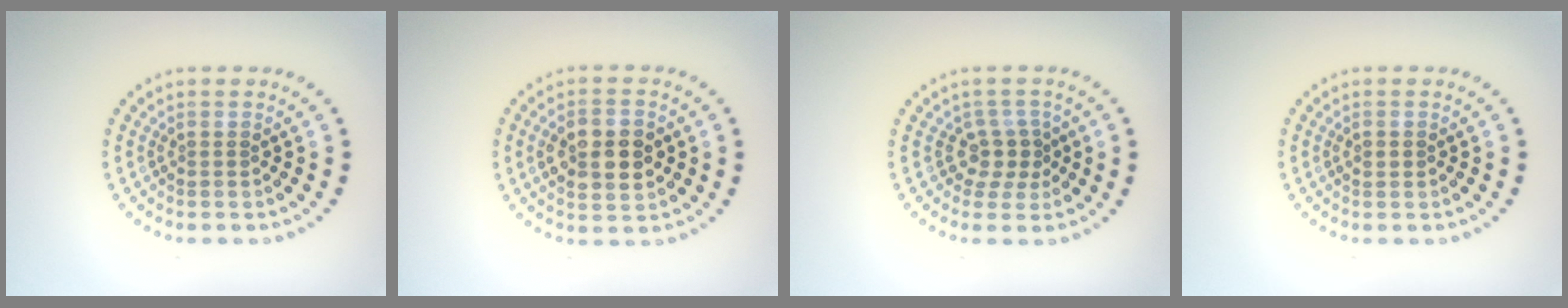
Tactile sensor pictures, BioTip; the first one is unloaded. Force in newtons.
{"total": 4.9, "press": 4.8, "slide": 0.3}
{"total": 2.5, "press": 1.8, "slide": 1.8}
{"total": 1.0, "press": 1.0, "slide": 0.1}